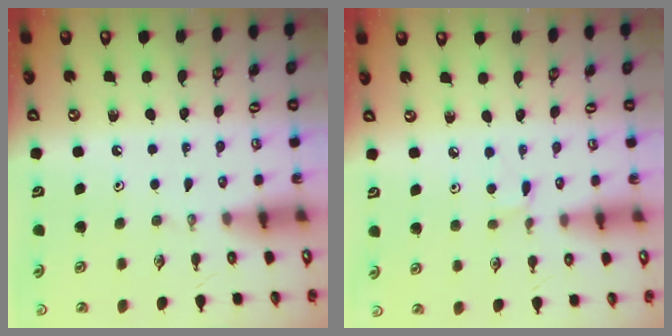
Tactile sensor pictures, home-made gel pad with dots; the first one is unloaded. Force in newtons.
{"total": 2.8, "press": 2.7, "slide": 0.5}